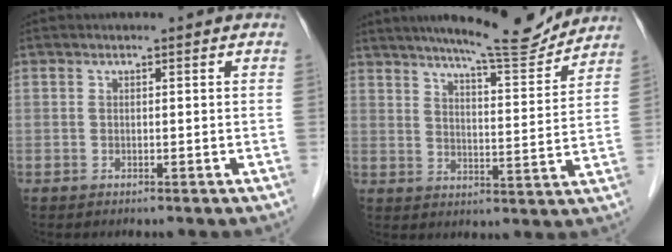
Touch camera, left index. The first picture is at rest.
{"total": 13.0, "force": [11.8, 0.7, 5.3], "torque": [-0.081, -0.007, 0.165]}